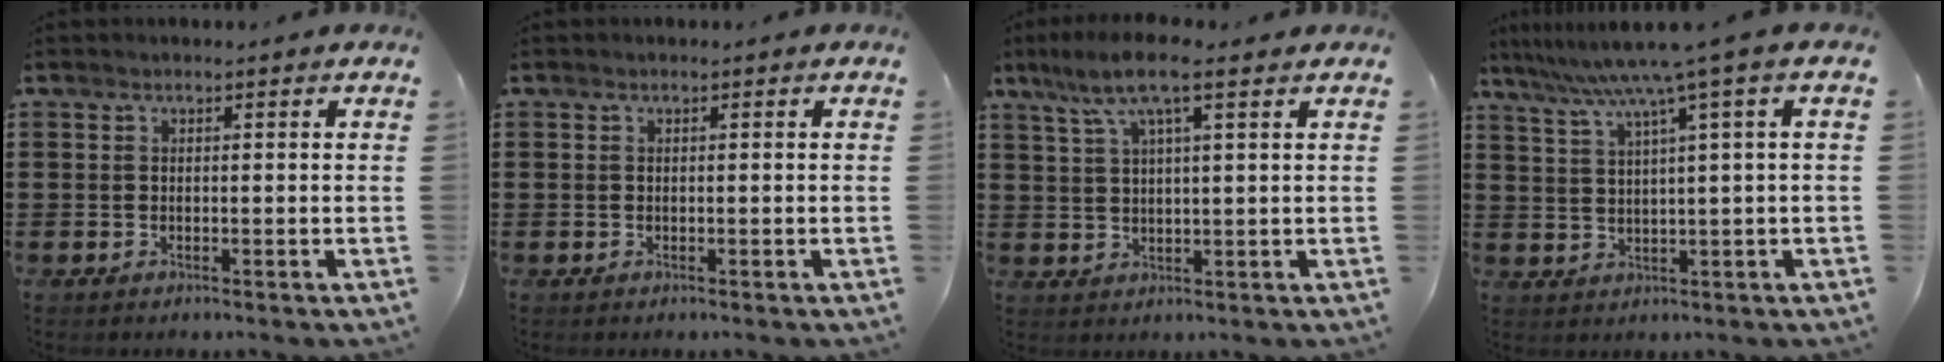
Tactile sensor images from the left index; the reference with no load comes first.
{"total": 0.0}
{"total": 7.3, "force": [4.5, 1.0, 5.7], "torque": [-0.122, 0.002, 0.076]}
{"total": 7.1, "force": [3.8, -0.8, 5.9], "torque": [-0.125, -0.023, 0.059]}